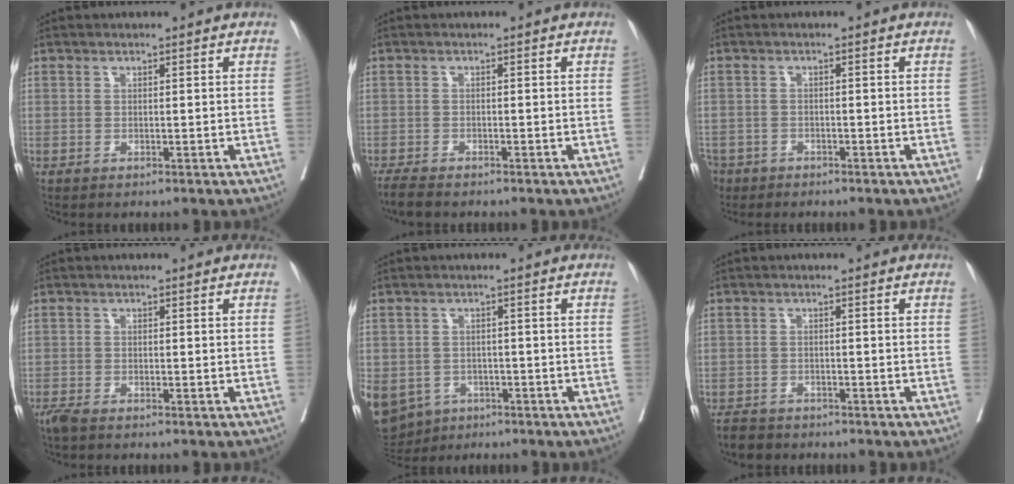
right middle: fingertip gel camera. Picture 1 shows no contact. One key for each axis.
{"total": 2.9, "fx": -2.6, "fy": 0.5, "fz": 1.3, "tx": -0.025, "ty": -0.008, "tz": -0.044}
{"total": 5.6, "fx": -4.0, "fy": 3.7, "fz": 1.1, "tx": -0.036, "ty": -0.003, "tz": -0.073}
{"total": 2.0, "fx": -1.7, "fy": 0.3, "fz": 1.0, "tx": -0.024, "ty": -0.007, "tz": -0.033}
{"total": 13.9, "fx": -6.9, "fy": 11.0, "fz": 4.9, "tx": -0.150, "ty": -0.007, "tz": -0.090}
{"total": 3.7, "fx": -3.3, "fy": 1.6, "fz": 0.6, "tx": -0.012, "ty": -0.004, "tz": -0.056}